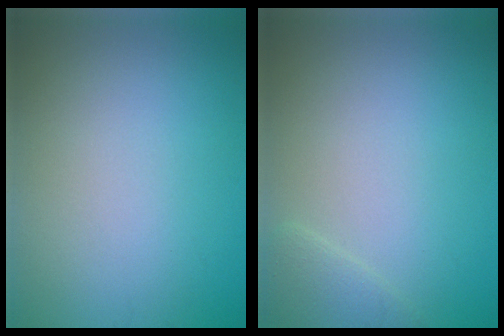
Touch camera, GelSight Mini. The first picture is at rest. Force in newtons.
{"total": 1.4, "press": 1.4, "slide": 0.1}